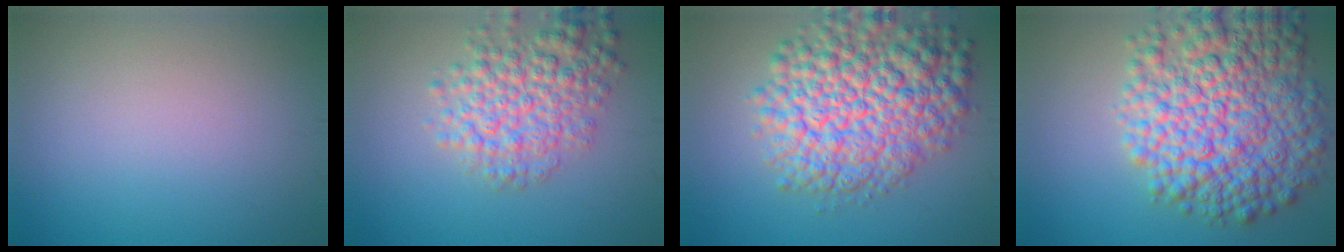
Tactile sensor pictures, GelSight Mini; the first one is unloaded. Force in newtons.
{"total": 5.4, "press": 5.4, "slide": 0.2}
{"total": 10.4, "press": 10.4, "slide": 0.4}
{"total": 11.6, "press": 11.6, "slide": 0.4}